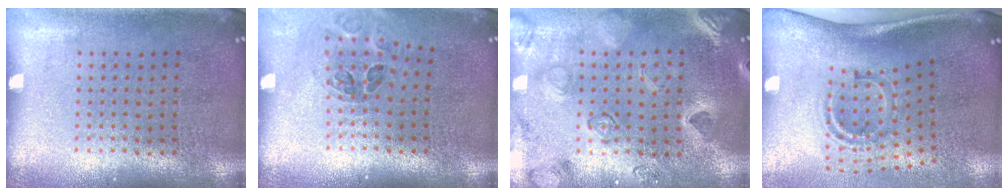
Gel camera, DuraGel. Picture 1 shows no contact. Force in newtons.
{"total": 1.0, "press": 1.0, "slide": 0.1}
{"total": 2.4, "press": 2.3, "slide": 0.6}
{"total": 2.0, "press": 1.2, "slide": 1.7}